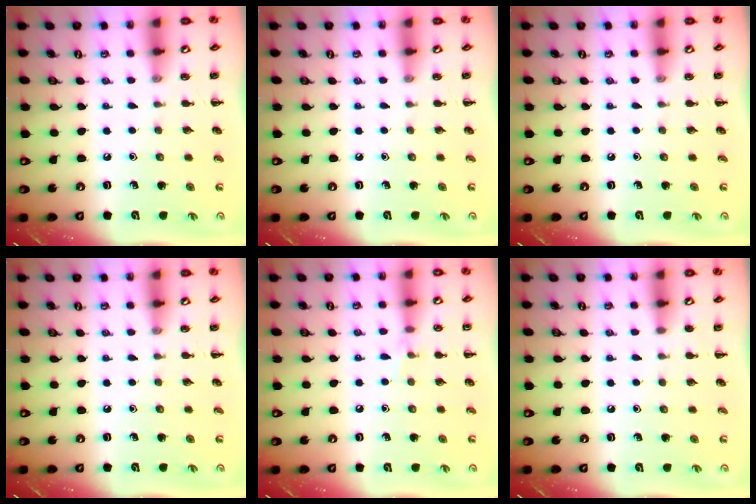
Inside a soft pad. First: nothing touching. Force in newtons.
{"total": 0.0}
{"total": 0.0}
{"total": 0.0}
{"total": 4.8, "press": 4.5, "slide": 1.6}
{"total": 1.9, "press": 1.9, "slide": 0.4}